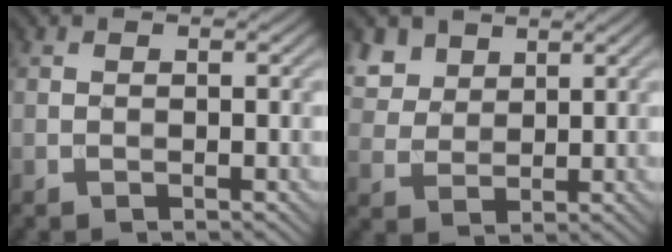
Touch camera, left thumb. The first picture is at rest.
{"total": 5.0, "force": [3.3, 3.2, 2.1], "torque": [-0.064, -0.003, 0.073]}